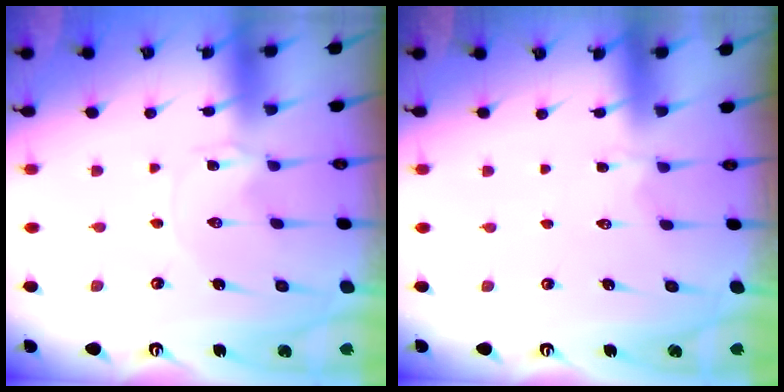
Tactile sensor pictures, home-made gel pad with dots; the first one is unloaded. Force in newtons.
{"total": 2.0, "press": 1.7, "slide": 1.0}